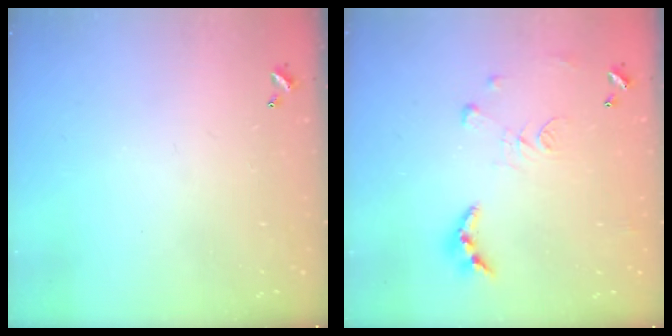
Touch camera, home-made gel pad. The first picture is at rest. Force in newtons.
{"total": 9.6, "press": 9.5, "slide": 0.9}